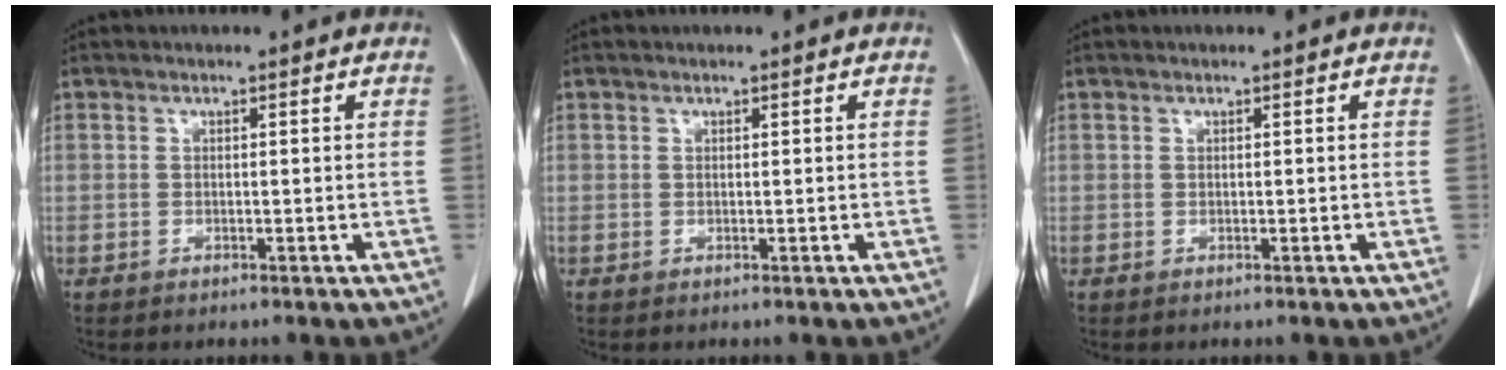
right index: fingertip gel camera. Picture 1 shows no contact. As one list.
[{"total": 0.0}, {"total": 0.0}]